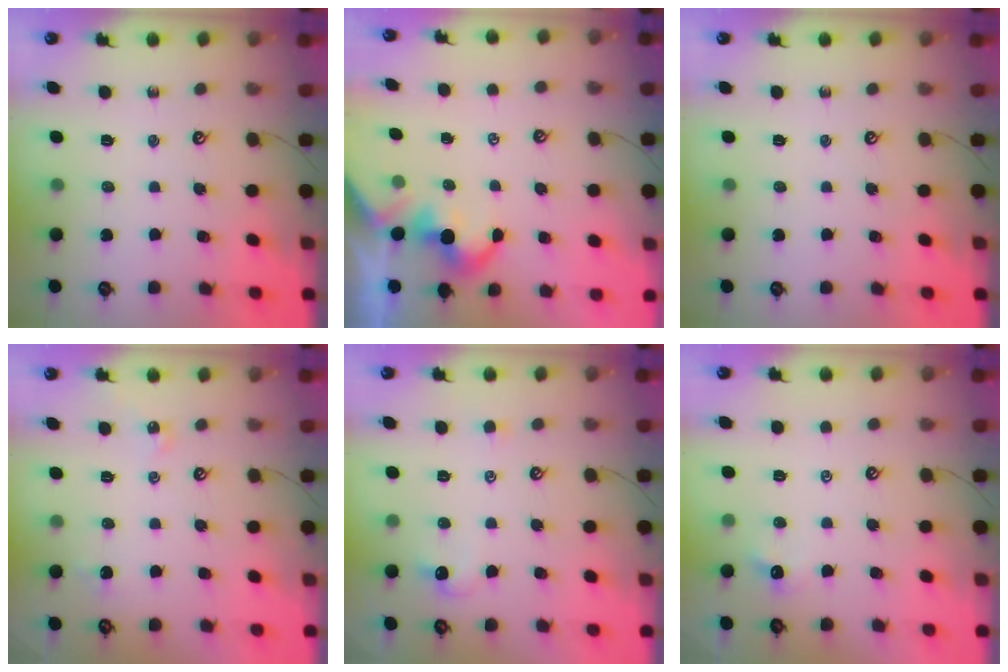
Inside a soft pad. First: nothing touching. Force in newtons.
{"total": 1.6, "press": 1.6, "slide": 0.2}
{"total": 0.0}
{"total": 2.0, "press": 1.9, "slide": 0.5}
{"total": 0.6, "press": 0.1, "slide": 0.6}
{"total": 0.7, "press": 0.3, "slide": 0.6}